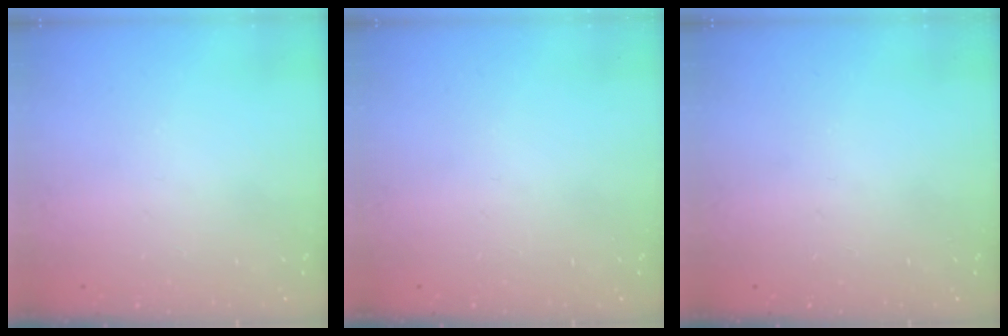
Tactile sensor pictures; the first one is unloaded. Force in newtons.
{"total": 0.0}
{"total": 0.0}